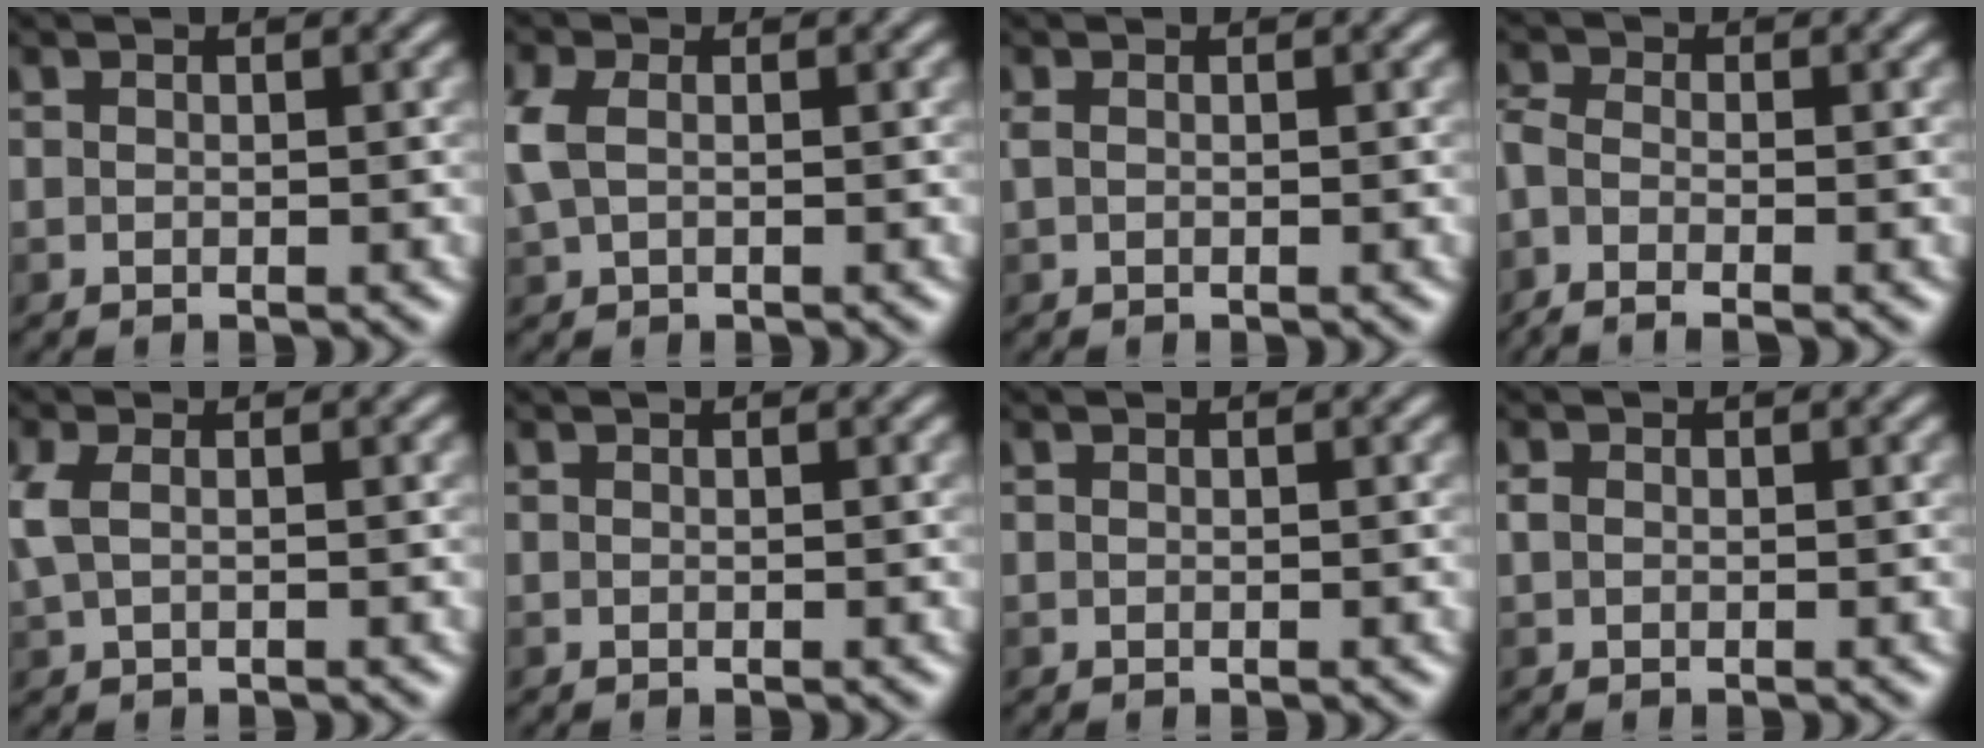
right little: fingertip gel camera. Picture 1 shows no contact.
{"total": 4.3, "force": [0.0, 2.8, 3.3], "torque": [-0.092, 0.004, 0.003]}
{"total": 1.1, "force": [0.2, 0.6, 0.9], "torque": [-0.023, 0.001, 0.002]}
{"total": 5.7, "force": [-1.6, 3.2, 4.3], "torque": [-0.108, 0.008, -0.028]}
{"total": 3.8, "force": [0.1, 2.1, 3.1], "torque": [-0.075, 0.005, 0.000]}
{"total": 0.0}
{"total": 0.0}
{"total": 0.9, "force": [-0.1, 0.8, 0.4], "torque": [-0.015, 0.000, -0.004]}